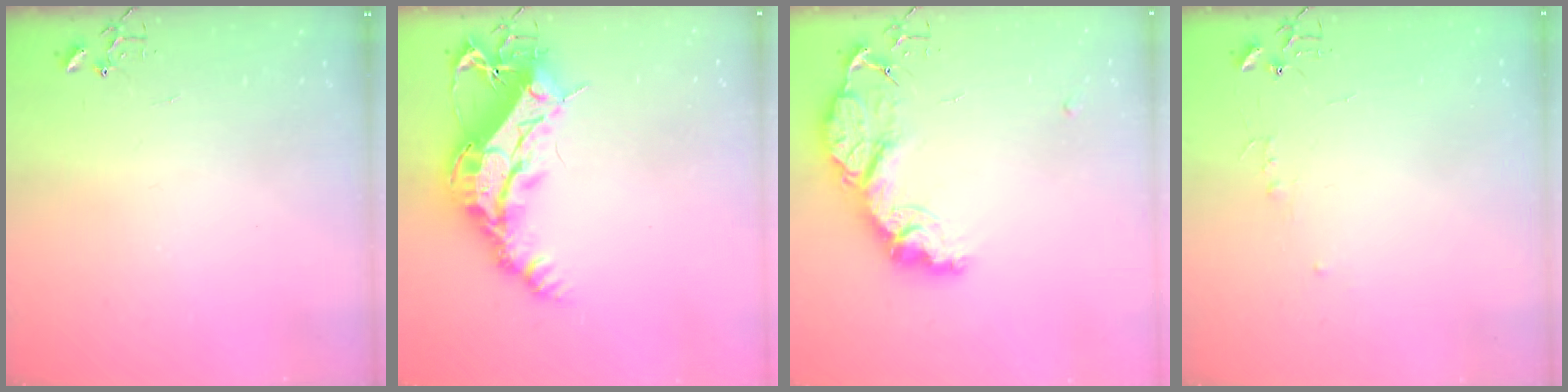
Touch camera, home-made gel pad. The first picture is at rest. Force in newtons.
{"total": 20.3, "press": 20.2, "slide": 2.1}
{"total": 15.8, "press": 15.8, "slide": 1.3}
{"total": 3.9, "press": 3.9, "slide": 0.4}